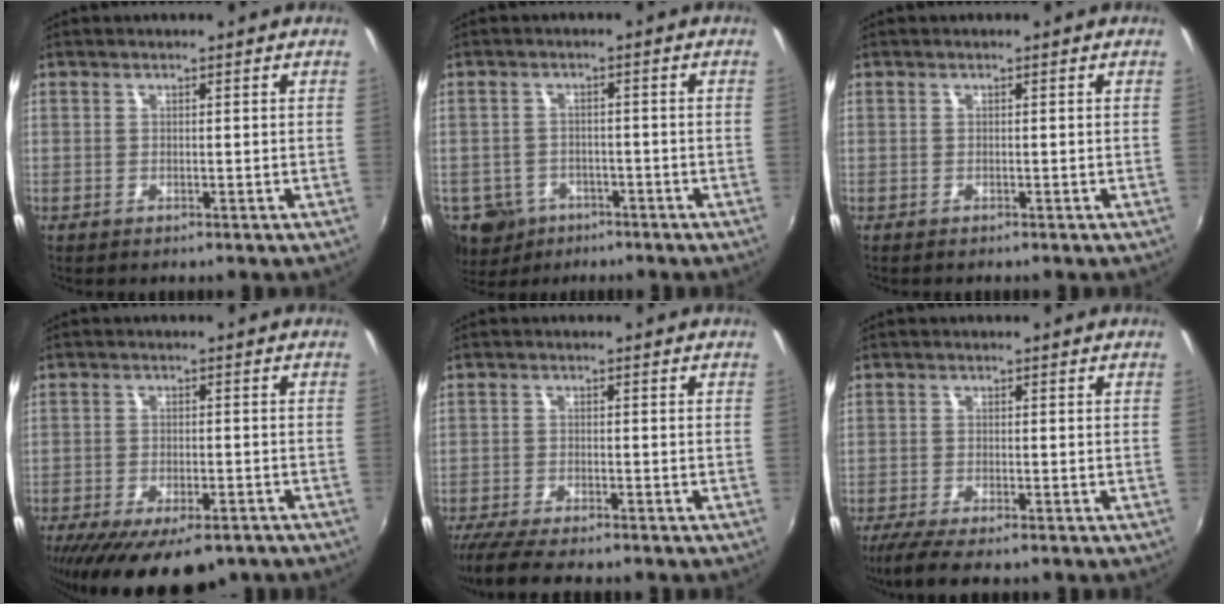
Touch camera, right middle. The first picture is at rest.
{"total": 8.8, "force": [-5.1, 6.6, 3.0], "torque": [-0.091, -0.007, -0.077]}
{"total": 0.0}
{"total": 16.6, "force": [-11.5, 6.4, 10.1], "torque": [-0.203, -0.048, -0.167]}
{"total": 8.0, "force": [-6.8, 1.0, 4.0], "torque": [-0.100, -0.031, -0.119]}
{"total": 6.0, "force": [-4.7, 0.8, 3.6], "torque": [-0.088, -0.028, -0.085]}